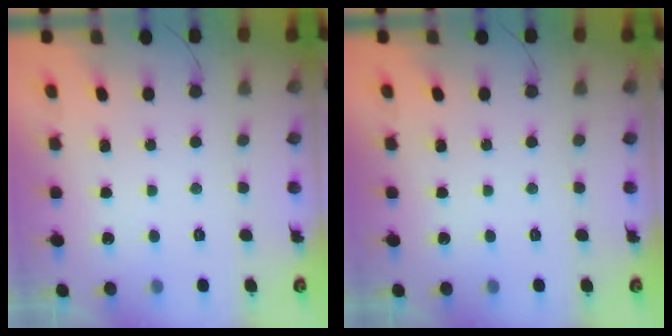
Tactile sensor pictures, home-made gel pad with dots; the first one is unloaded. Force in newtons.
{"total": 0.0}